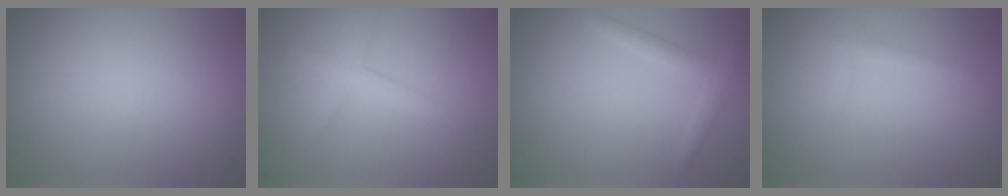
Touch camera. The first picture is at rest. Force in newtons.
{"total": 2.0, "press": 2.0, "slide": 0.1}
{"total": 1.8, "press": 1.8, "slide": 0.1}
{"total": 0.8, "press": 0.8, "slide": 0.1}